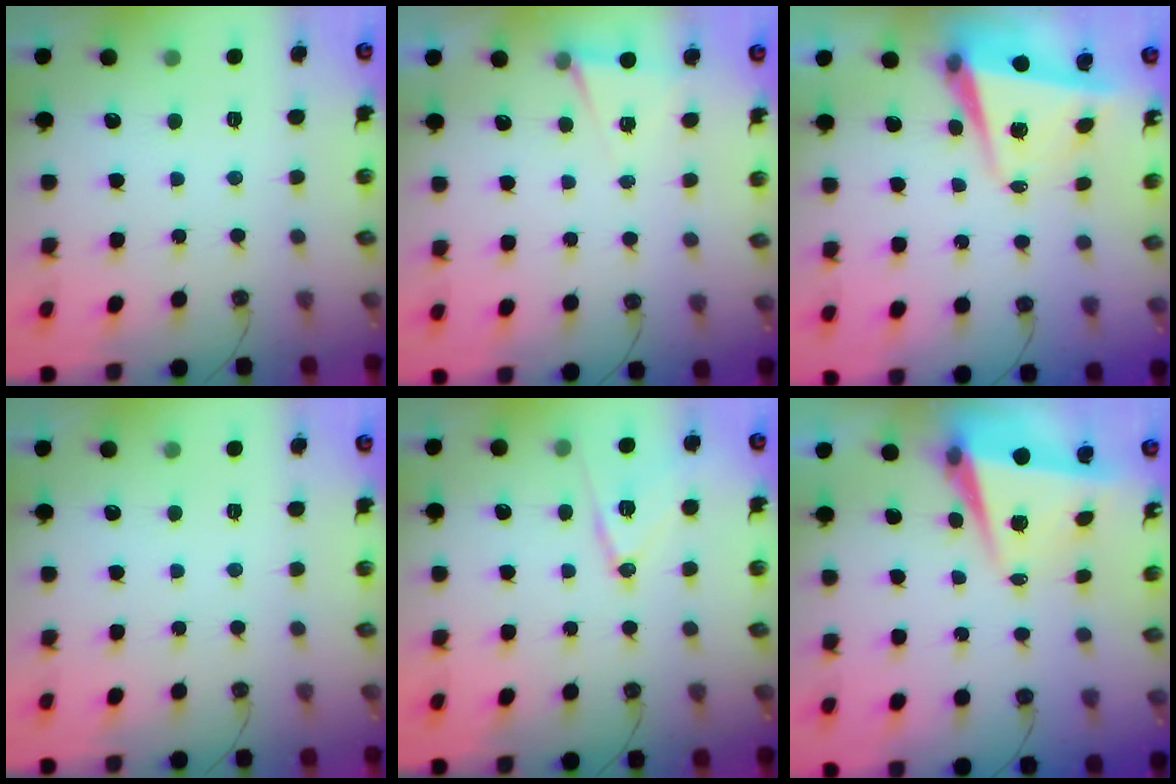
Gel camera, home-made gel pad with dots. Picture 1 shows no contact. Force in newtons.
{"total": 4.9, "press": 2.0, "slide": 4.4}
{"total": 5.3, "press": 4.9, "slide": 2.1}
{"total": 0.0}
{"total": 12.5, "press": 12.2, "slide": 2.7}
{"total": 6.4, "press": 6.1, "slide": 1.8}